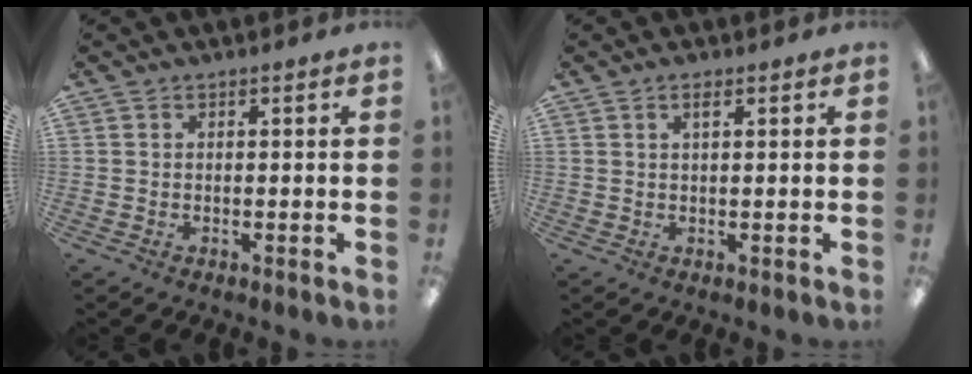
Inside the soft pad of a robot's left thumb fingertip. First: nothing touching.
{"total": 1.6, "force": [0.8, 0.4, 1.2], "torque": [-0.028, 0.003, 0.014]}